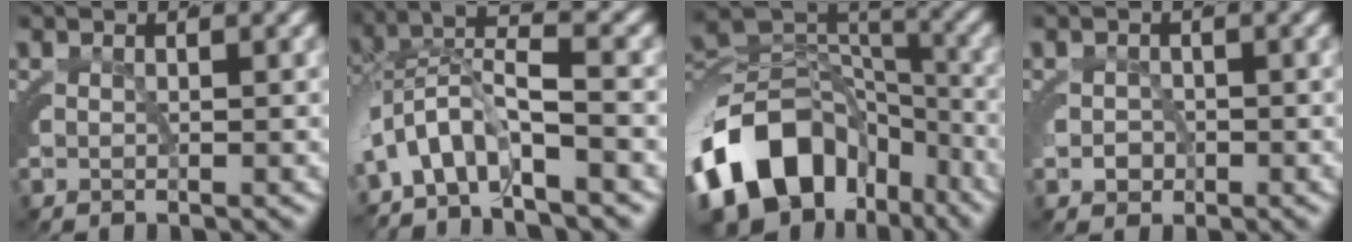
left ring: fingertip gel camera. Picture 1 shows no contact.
{"total": 7.4, "force": [-2.4, 5.2, 4.7], "torque": [-0.129, -0.019, -0.038]}
{"total": 14.0, "force": [-5.6, 9.2, 8.9], "torque": [-0.143, -0.023, -0.083]}
{"total": 1.2, "force": [-0.5, 1.0, 0.2], "torque": [0.003, 0.002, -0.011]}